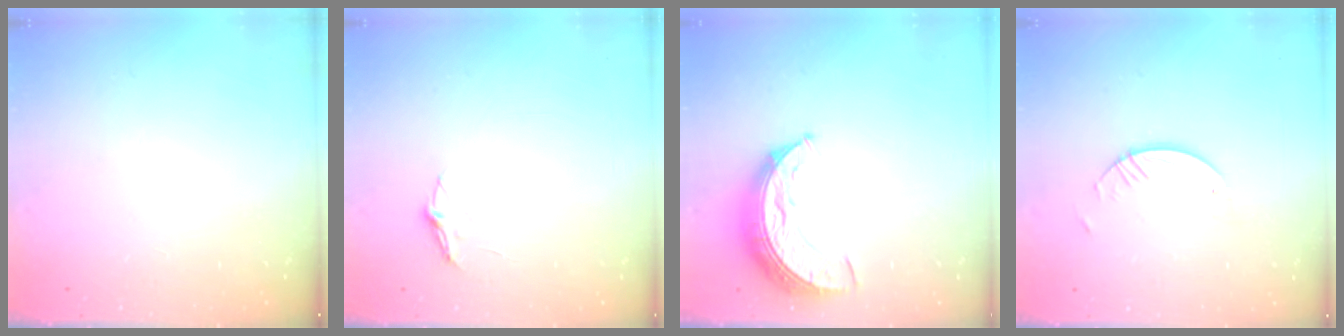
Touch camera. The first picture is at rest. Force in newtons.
{"total": 3.7, "press": 3.7, "slide": 0.4}
{"total": 10.5, "press": 10.5, "slide": 0.5}
{"total": 4.3, "press": 4.2, "slide": 0.3}